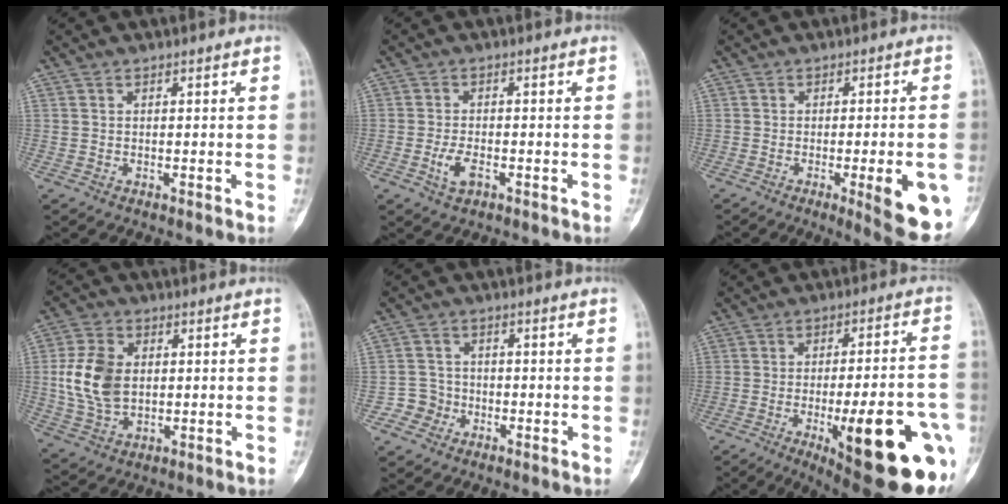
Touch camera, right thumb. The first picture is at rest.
{"total": 3.4, "force": [-1.3, 1.8, 2.6], "torque": [-0.053, 0.003, -0.022]}
{"total": 11.8, "force": [-4.0, 2.3, 10.9], "torque": [-0.113, -0.005, -0.045]}
{"total": 11.5, "force": [1.0, 7.7, 8.4], "torque": [-0.160, -0.002, 0.027]}
{"total": 3.6, "force": [-1.5, 3.2, -0.2], "torque": [0.024, 0.014, -0.034]}
{"total": 25.3, "force": [-8.9, 7.0, 22.6], "torque": [-0.243, 0.007, -0.107]}